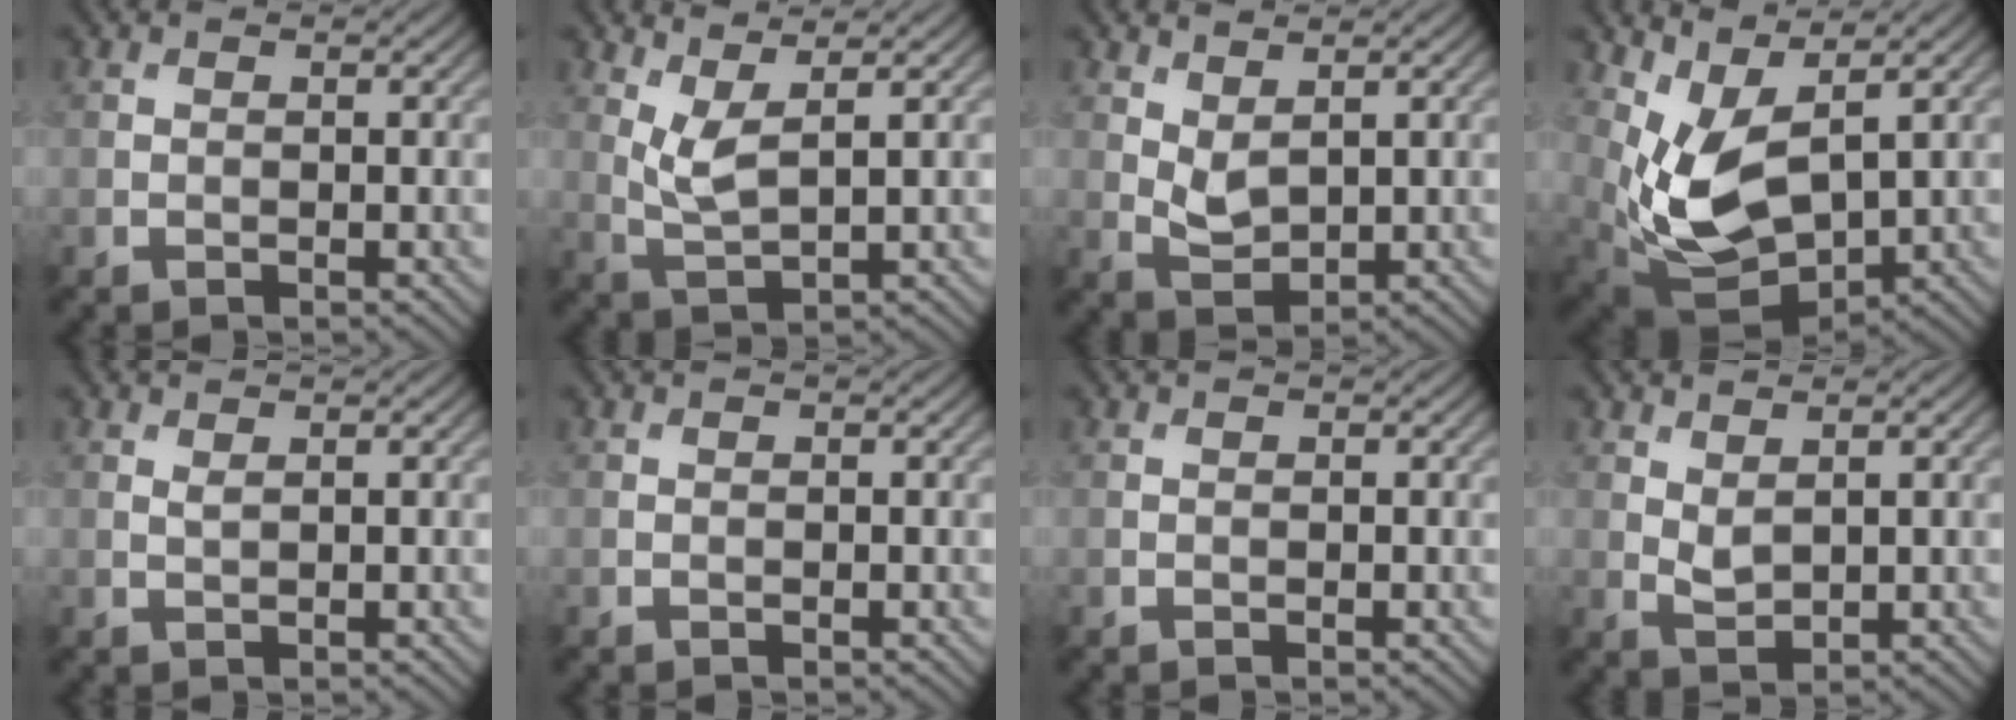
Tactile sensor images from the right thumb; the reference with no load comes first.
{"total": 3.7, "force": [2.1, 0.8, 2.9], "torque": [-0.074, -0.003, 0.050]}
{"total": 3.0, "force": [1.6, 1.5, 2.0], "torque": [-0.051, -0.005, 0.037]}
{"total": 8.7, "force": [2.8, 4.3, 7.1], "torque": [-0.169, -0.011, 0.062]}
{"total": 0.6, "force": [0.5, 0.1, 0.4], "torque": [-0.011, 0.000, 0.010]}
{"total": 0.0}
{"total": 0.0}
{"total": 2.1, "force": [1.3, 0.9, 1.3], "torque": [-0.034, -0.005, 0.030]}